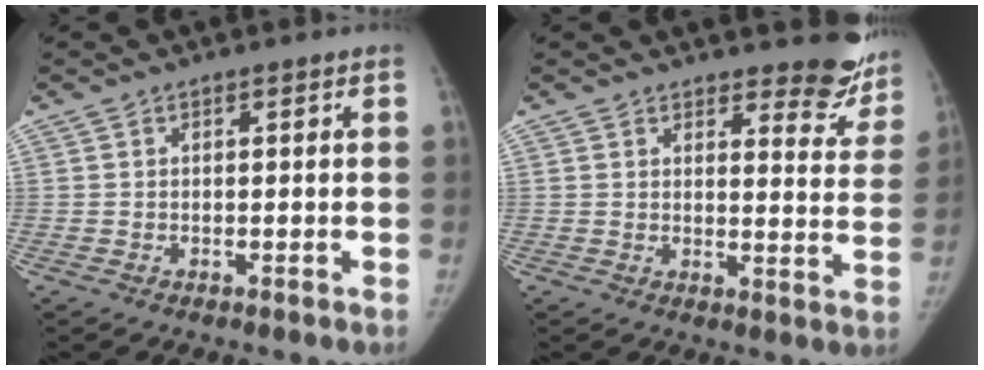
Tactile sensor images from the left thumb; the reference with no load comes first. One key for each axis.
{"total": 10.6, "fx": 9.2, "fy": 3.6, "fz": 3.7, "tx": -0.001, "ty": -0.075, "tz": 0.093}